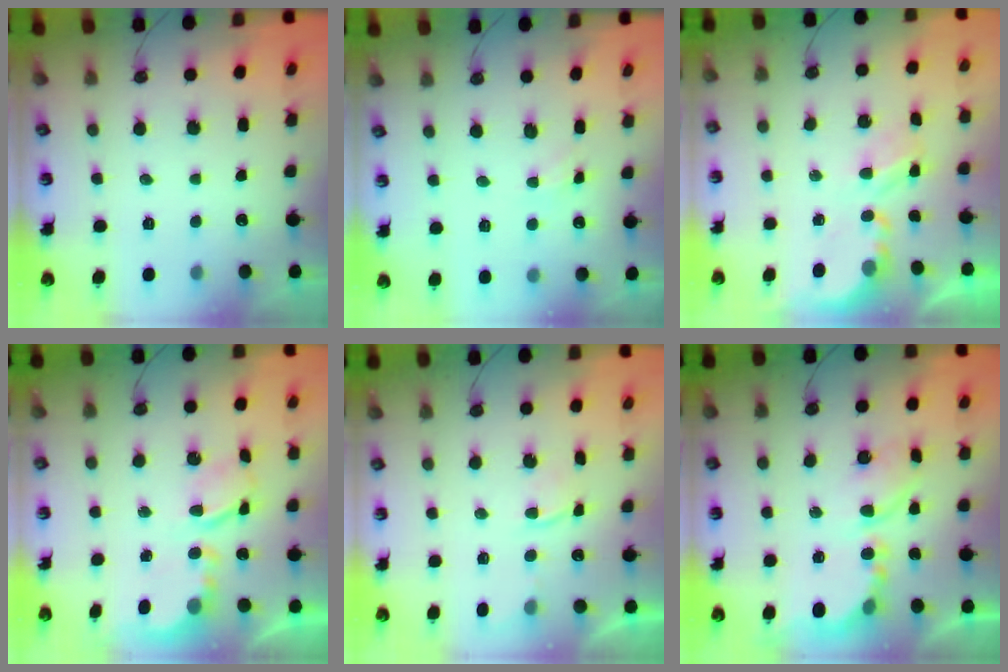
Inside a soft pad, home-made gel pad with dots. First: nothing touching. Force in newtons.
{"total": 3.1, "press": 3.1, "slide": 0.6}
{"total": 4.0, "press": 4.0, "slide": 0.1}
{"total": 6.0, "press": 6.0, "slide": 0.4}
{"total": 2.5, "press": 2.5, "slide": 0.5}
{"total": 7.3, "press": 7.3, "slide": 0.7}